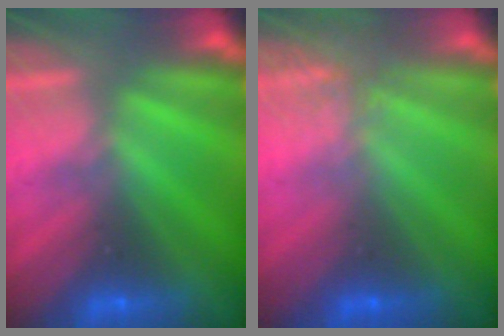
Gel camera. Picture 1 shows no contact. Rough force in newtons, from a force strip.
{"total": 2.2}